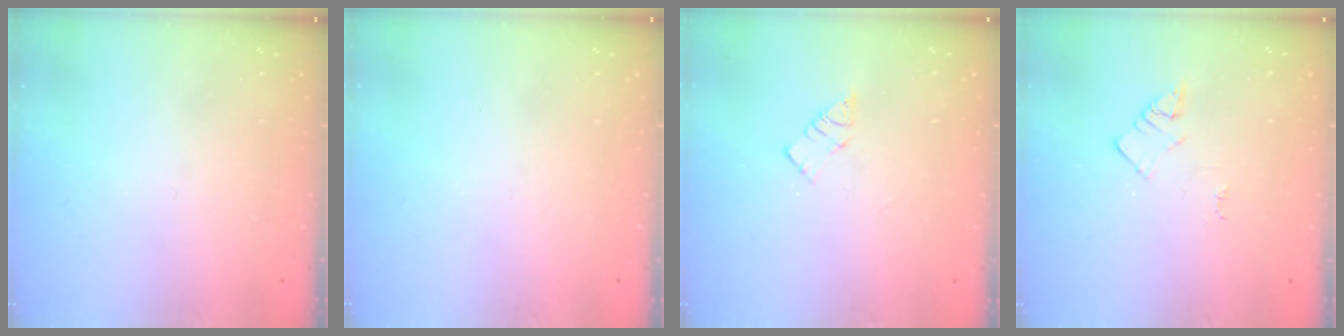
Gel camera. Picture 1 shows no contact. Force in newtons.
{"total": 0.0}
{"total": 5.1, "press": 5.1, "slide": 0.2}
{"total": 2.1, "press": 2.1, "slide": 0.3}